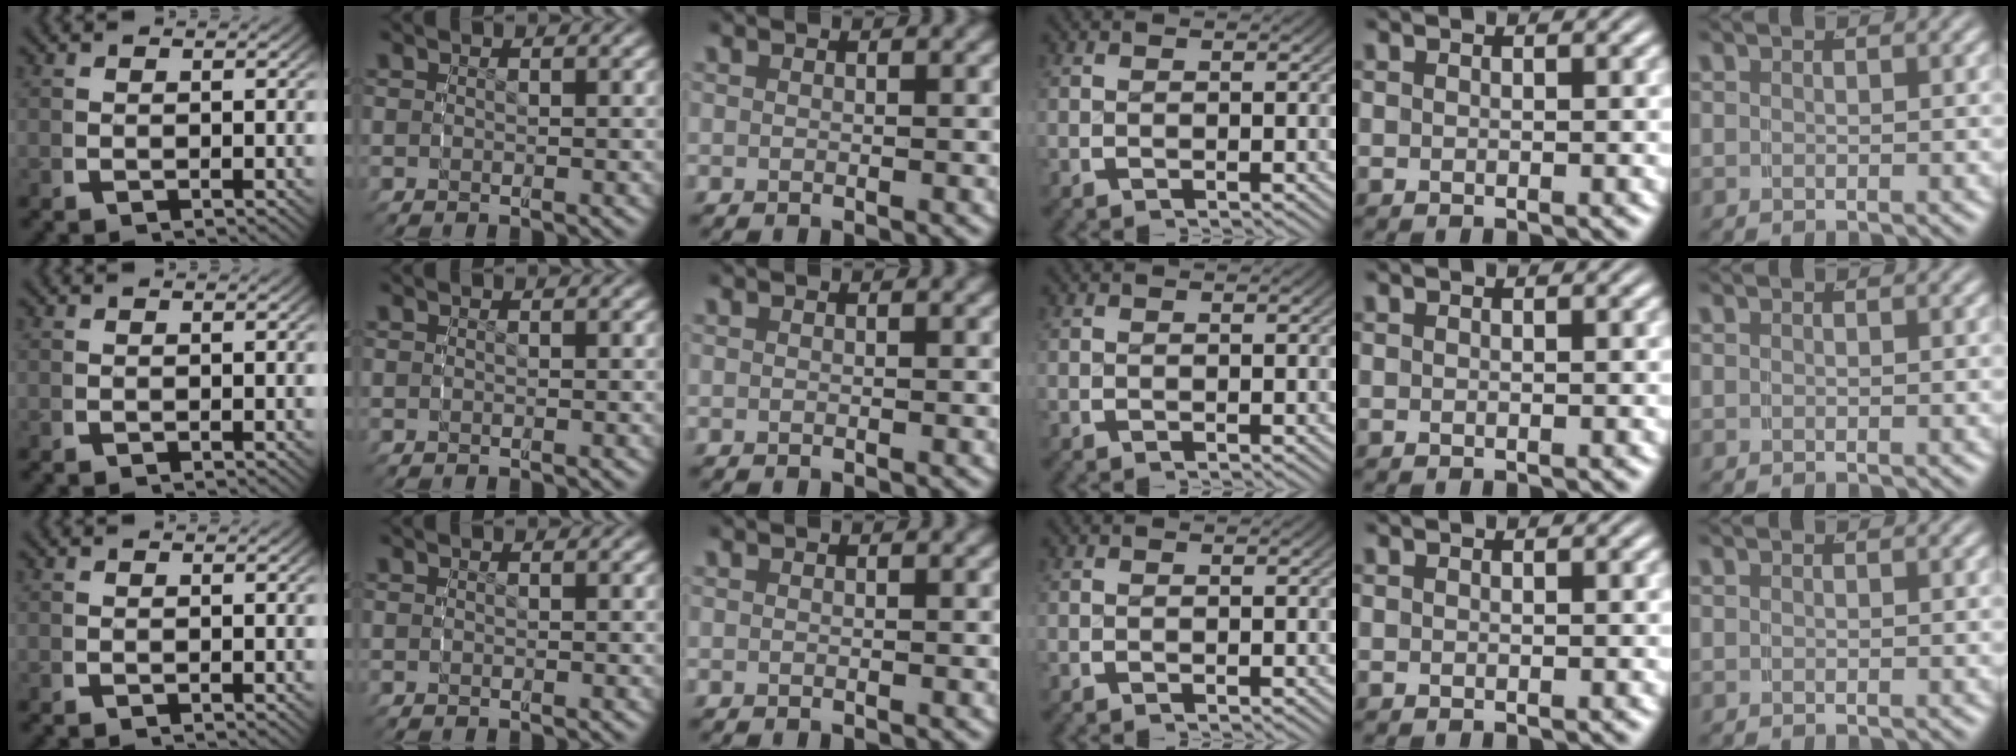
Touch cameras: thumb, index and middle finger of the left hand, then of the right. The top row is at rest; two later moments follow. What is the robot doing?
{"motion": "reach", "object": "shirt"}